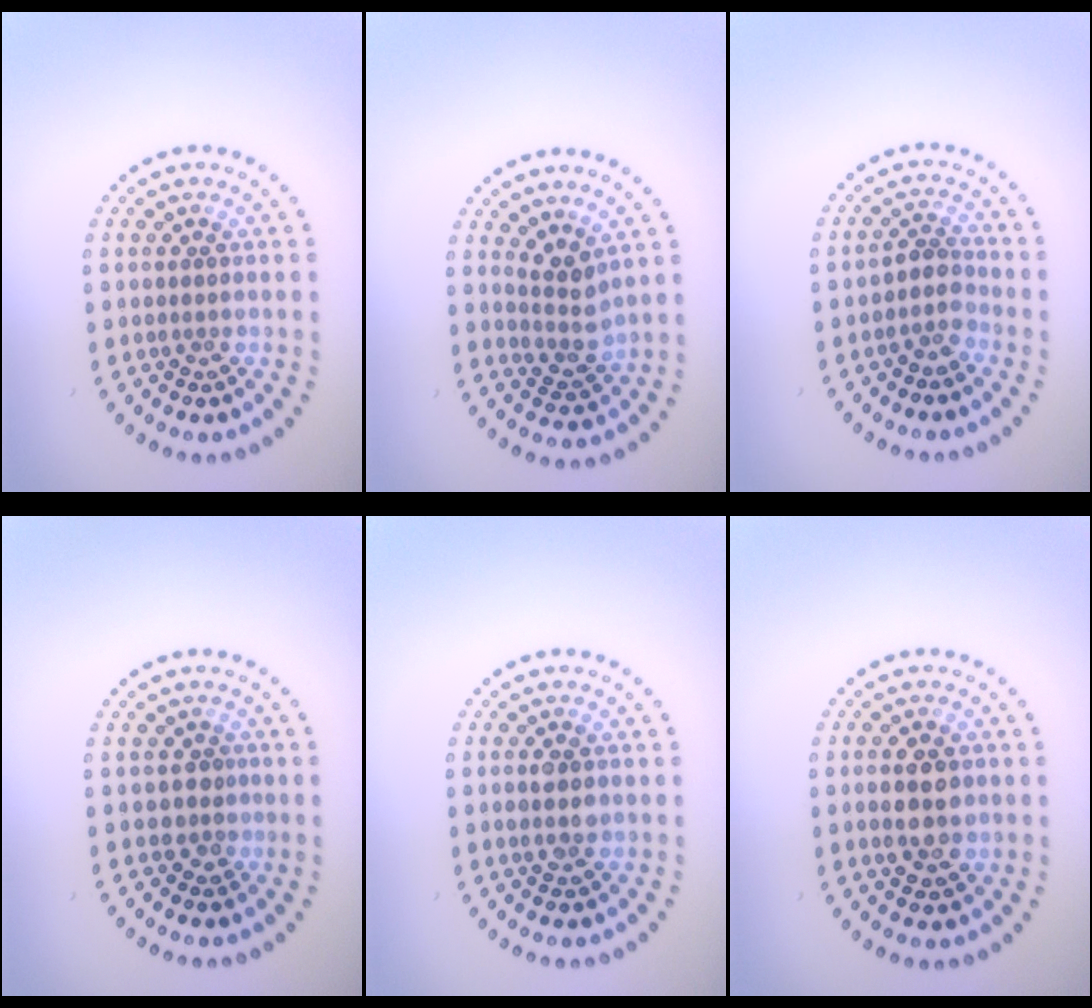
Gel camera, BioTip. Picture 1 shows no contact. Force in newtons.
{"total": 2.7, "press": 2.1, "slide": 1.6}
{"total": 2.1, "press": 1.7, "slide": 1.3}
{"total": 1.5, "press": 1.2, "slide": 0.9}
{"total": 1.7, "press": 1.6, "slide": 0.2}
{"total": 3.9, "press": 3.9, "slide": 0.2}